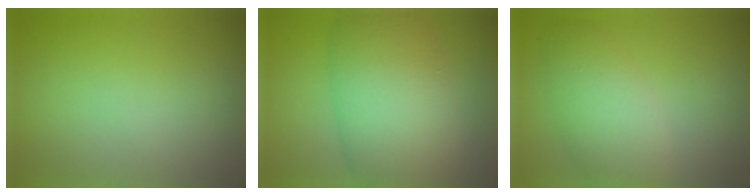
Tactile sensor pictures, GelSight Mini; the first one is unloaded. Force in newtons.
{"total": 11.2, "press": 11.2, "slide": 0.4}
{"total": 5.3, "press": 5.3, "slide": 0.3}